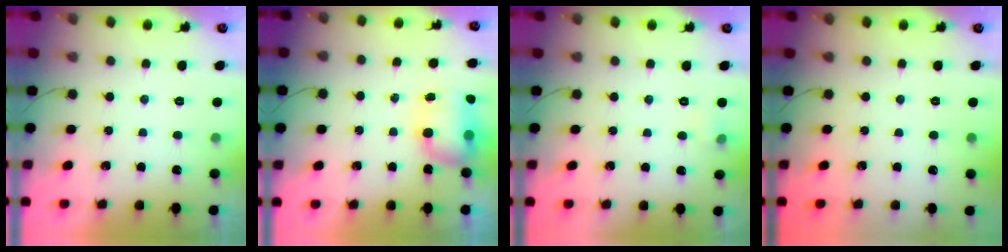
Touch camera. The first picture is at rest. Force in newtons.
{"total": 7.2, "press": 7.1, "slide": 1.1}
{"total": 3.9, "press": 3.7, "slide": 1.2}
{"total": 0.0}